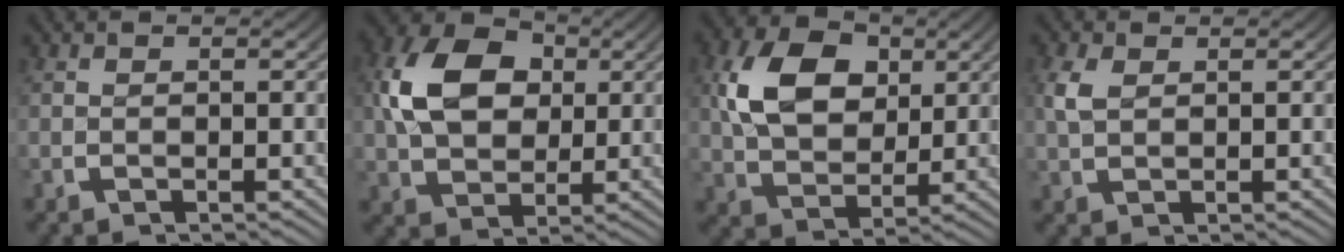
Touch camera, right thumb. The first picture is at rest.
{"total": 11.0, "force": [2.2, 7.8, 7.5], "torque": [-0.166, -0.017, 0.050]}
{"total": 9.8, "force": [2.0, 6.7, 6.9], "torque": [-0.144, -0.020, 0.043]}
{"total": 2.0, "force": [0.9, 1.1, 1.4], "torque": [-0.037, 0.003, 0.023]}